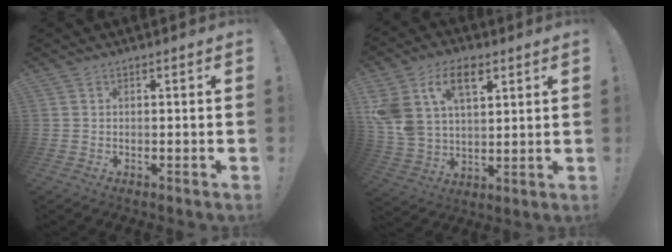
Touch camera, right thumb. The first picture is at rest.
{"total": 15.5, "force": [7.4, 9.7, 9.6], "torque": [-0.196, -0.023, 0.135]}